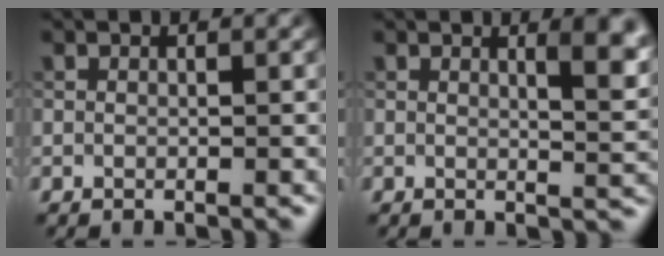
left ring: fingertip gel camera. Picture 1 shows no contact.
{"total": 4.4, "force": [2.0, 1.6, 3.5], "torque": [-0.027, 0.002, 0.025]}